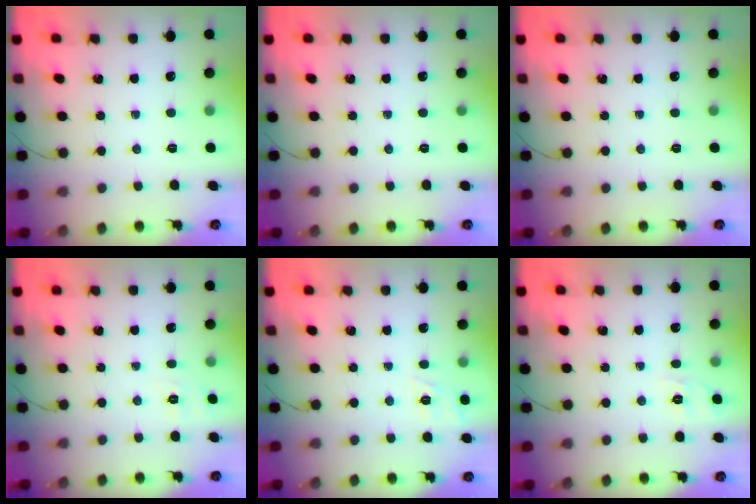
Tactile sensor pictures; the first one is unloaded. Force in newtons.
{"total": 0.0}
{"total": 0.0}
{"total": 6.7, "press": 6.5, "slide": 1.8}
{"total": 2.1, "press": 1.4, "slide": 1.5}
{"total": 1.6, "press": 0.0, "slide": 1.6}